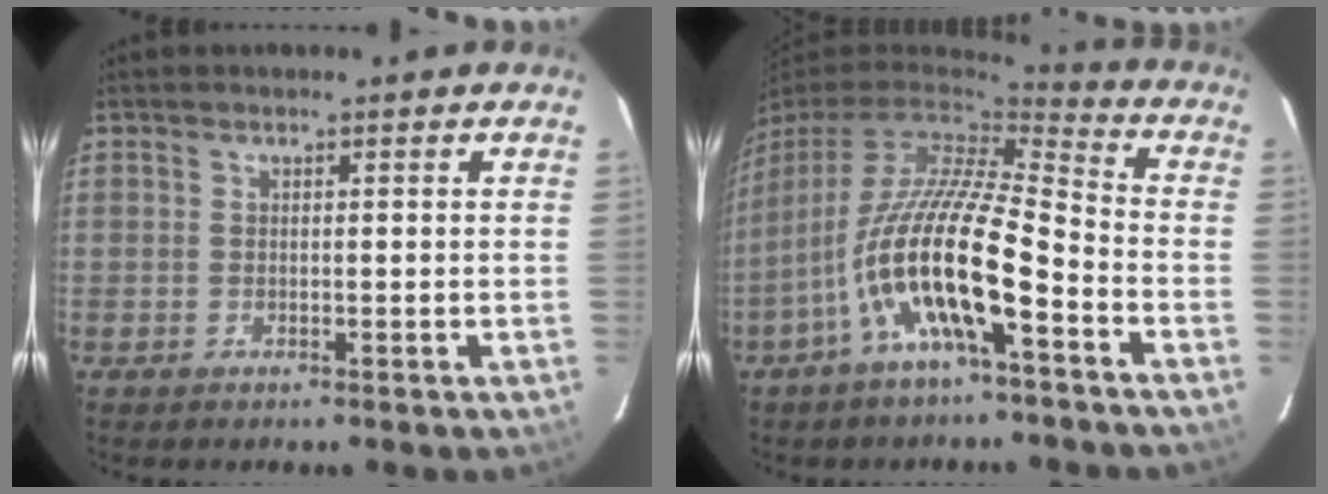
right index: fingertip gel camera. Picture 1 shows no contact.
{"total": 16.9, "force": [-7.0, 3.3, 15.0], "torque": [-0.274, -0.019, -0.138]}